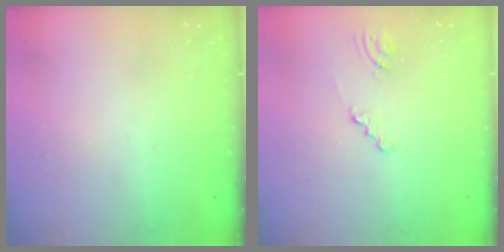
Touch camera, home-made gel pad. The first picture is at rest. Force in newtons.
{"total": 1.2, "press": 1.1, "slide": 0.1}